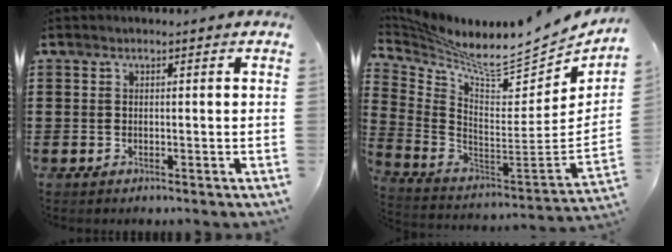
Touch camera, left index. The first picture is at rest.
{"total": 7.1, "force": [6.4, 0.3, 2.9], "torque": [-0.076, -0.075, 0.102]}